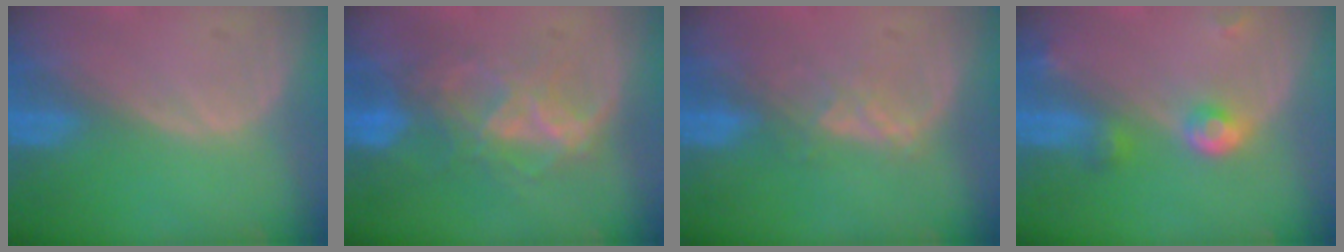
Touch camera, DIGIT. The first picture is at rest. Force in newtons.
{"total": 7.5, "press": 7.0, "slide": 2.9}
{"total": 2.9, "press": 2.8, "slide": 0.7}
{"total": 3.8, "press": 3.6, "slide": 1.3}